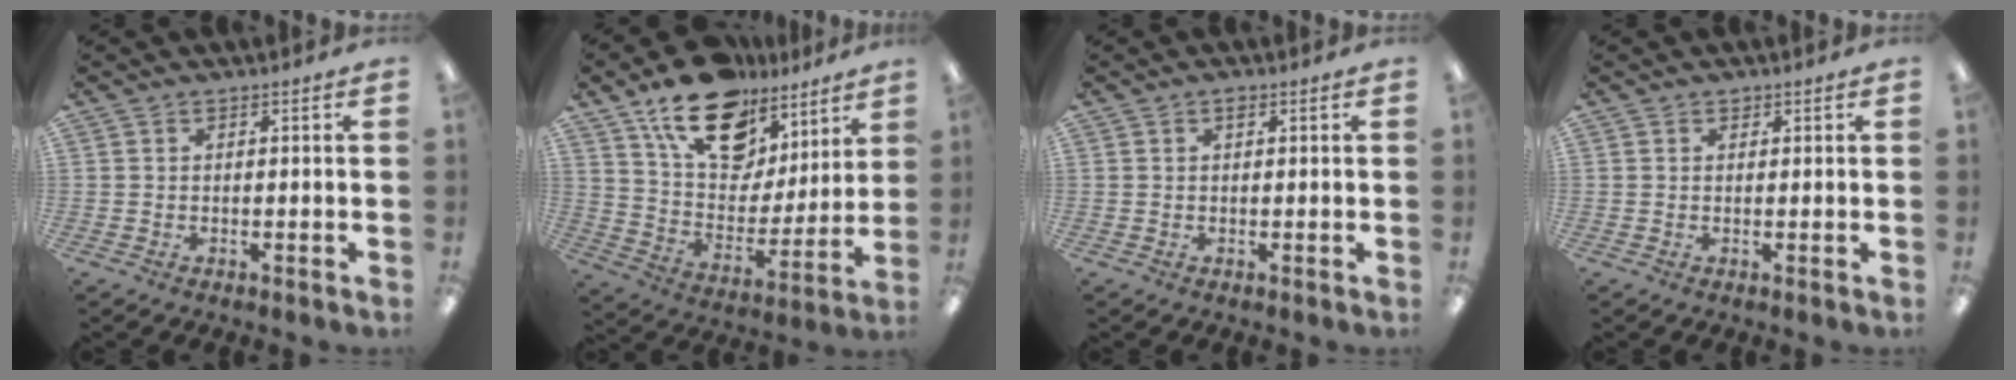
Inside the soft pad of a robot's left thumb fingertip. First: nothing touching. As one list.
[{"total": 19.2, "force": [13.0, 11.0, 8.8], "torque": [-0.149, -0.074, 0.233]}, {"total": 1.0, "force": [0.5, 0.5, 0.8], "torque": [-0.017, 0.003, 0.009]}, {"total": 0.6, "force": [0.5, 0.4, 0.1], "torque": [0.006, -0.002, 0.007]}]